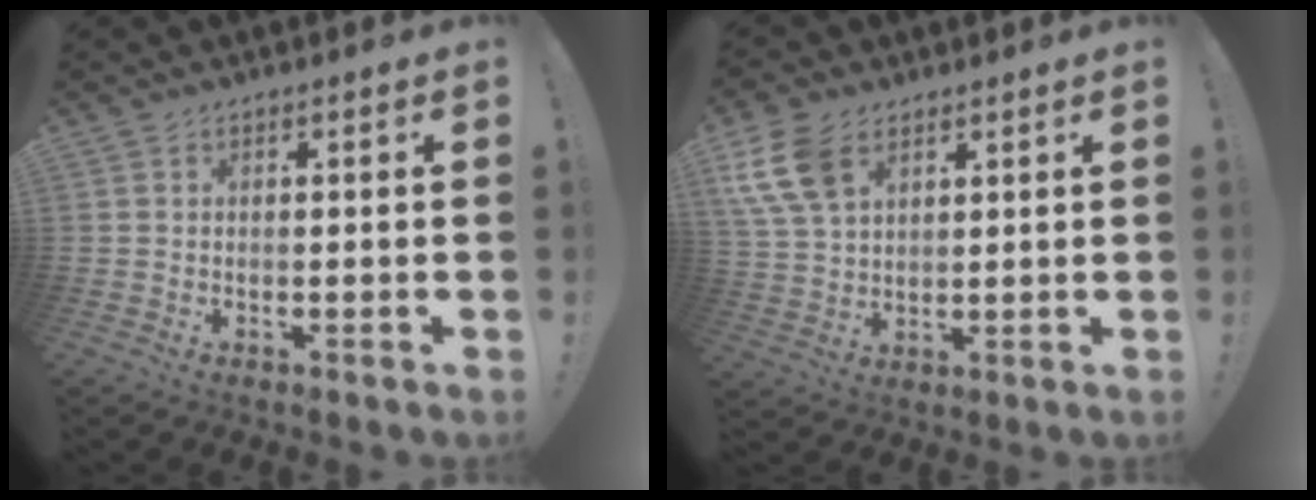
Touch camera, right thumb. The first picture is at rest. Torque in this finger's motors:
{"motor_torque": [0.35, 0.34, 0.82, 0.45, 0.15]}